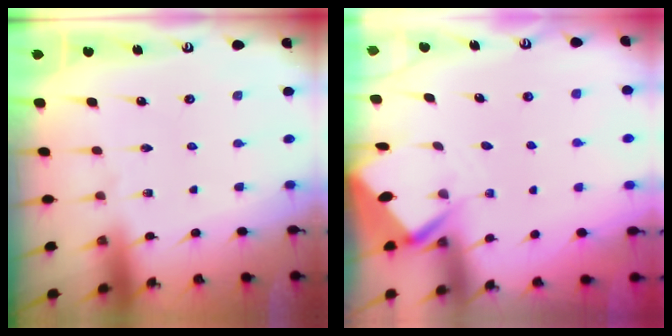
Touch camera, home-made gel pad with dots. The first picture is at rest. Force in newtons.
{"total": 3.7, "press": 3.7, "slide": 0.3}